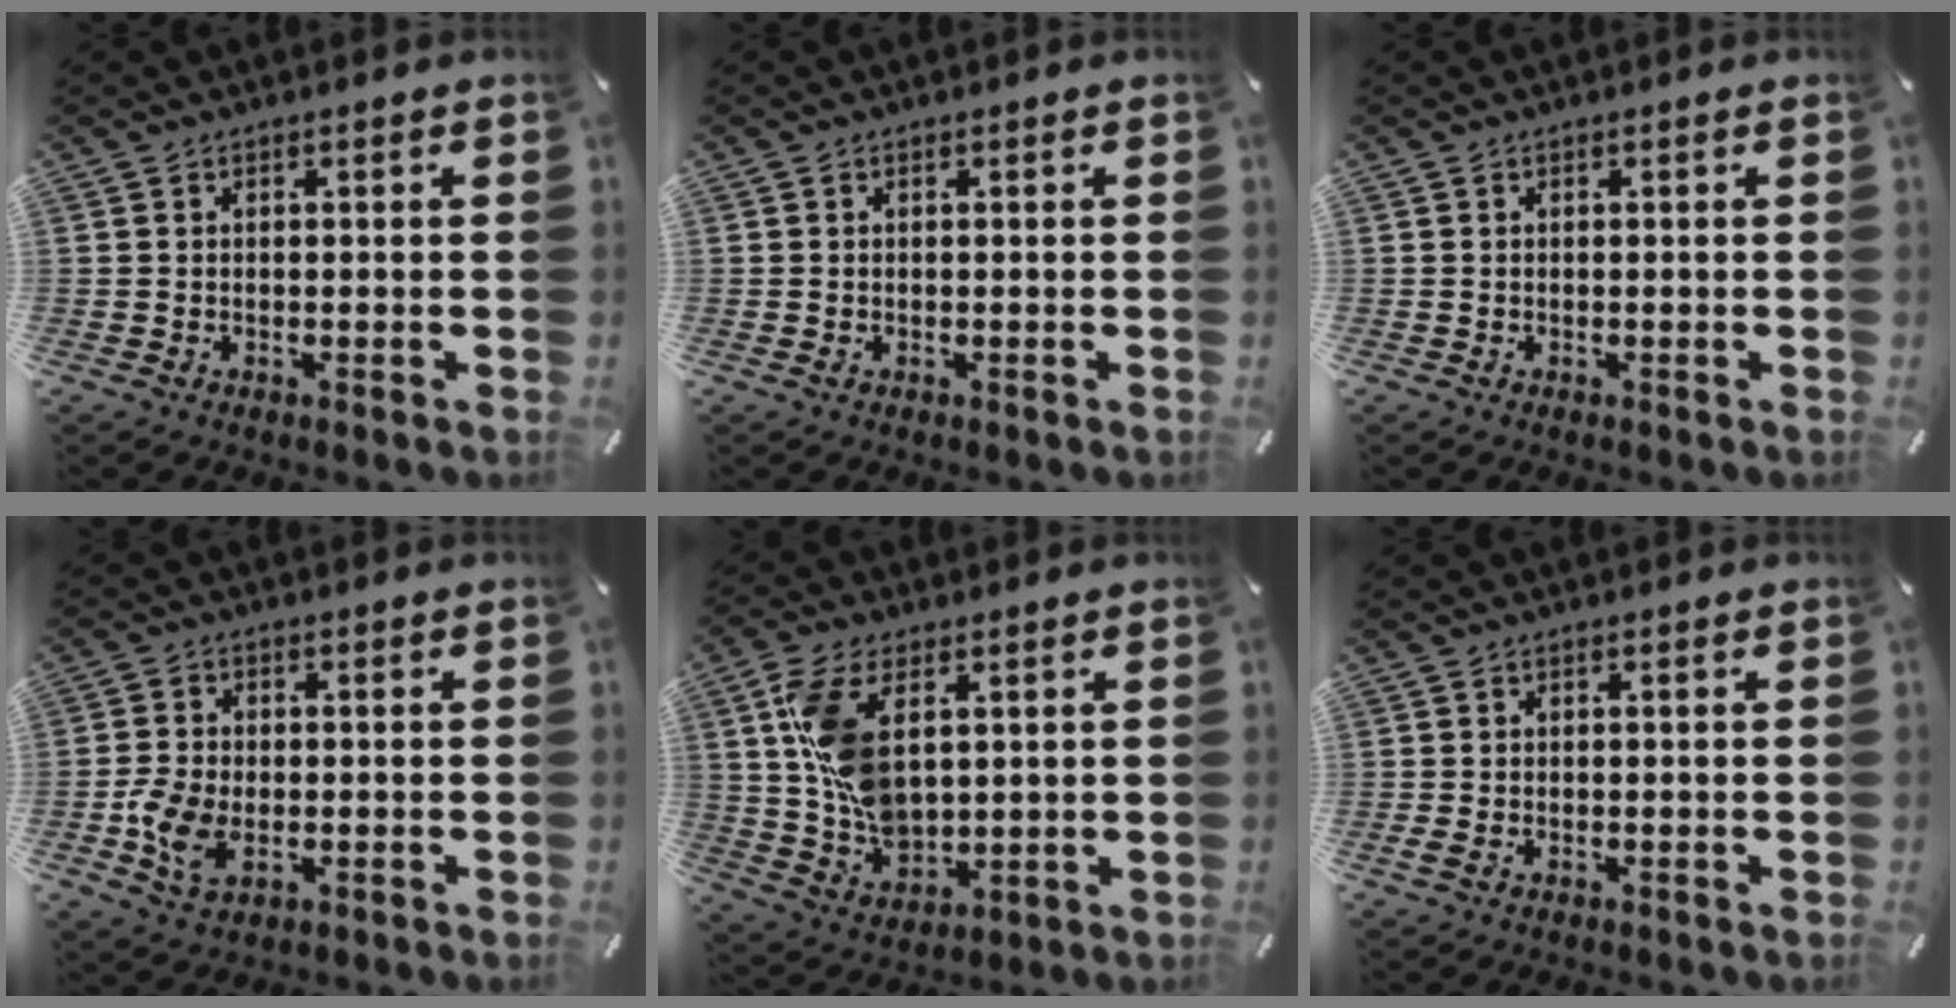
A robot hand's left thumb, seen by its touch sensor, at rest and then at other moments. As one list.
[{"total": 0.0}, {"total": 0.0}, {"total": 6.7, "force": [-1.7, 4.5, 4.7], "torque": [-0.111, 0.002, -0.031]}, {"total": 12.2, "force": [3.2, 7.7, 8.9], "torque": [-0.196, -0.006, 0.061]}, {"total": 1.1, "force": [-0.3, 0.3, 1.1], "torque": [-0.019, 0.000, -0.005]}]